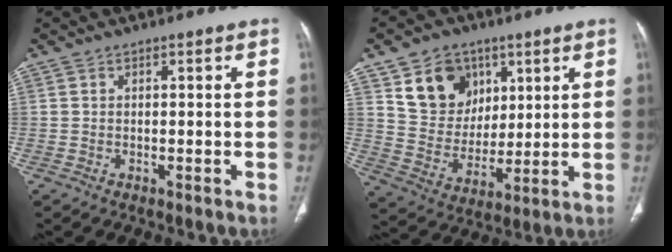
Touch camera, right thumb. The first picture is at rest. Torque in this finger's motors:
{"motor_torque": [-1.36, 1.51, 0.32, -0.12, 0.04]}